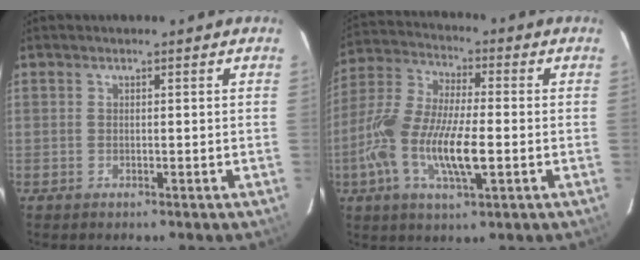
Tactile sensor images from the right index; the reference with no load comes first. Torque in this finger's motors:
{"motor_torque": [0.87, -0.51, 1.05, 0.21]}